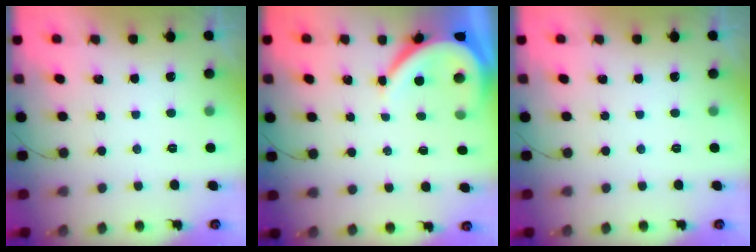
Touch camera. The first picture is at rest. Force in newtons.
{"total": 6.6, "press": 6.6, "slide": 0.4}
{"total": 0.0}